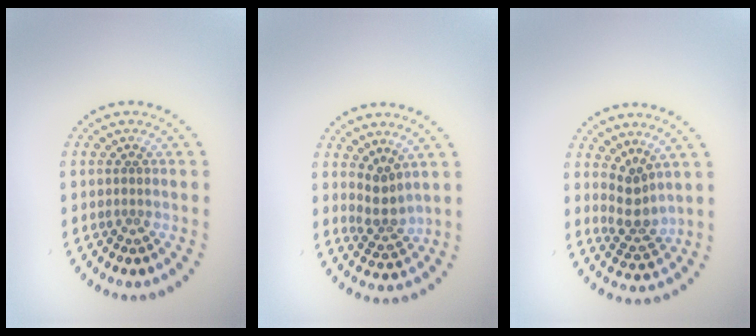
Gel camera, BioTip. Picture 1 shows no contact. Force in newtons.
{"total": 2.3, "press": 1.6, "slide": 1.6}
{"total": 2.5, "press": 2.0, "slide": 1.5}